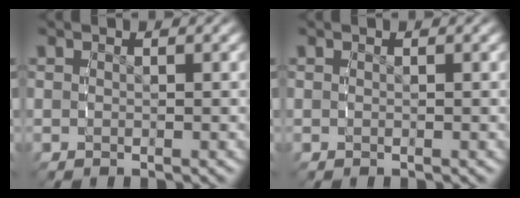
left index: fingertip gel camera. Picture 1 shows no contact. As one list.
[{"total": 0.0}]